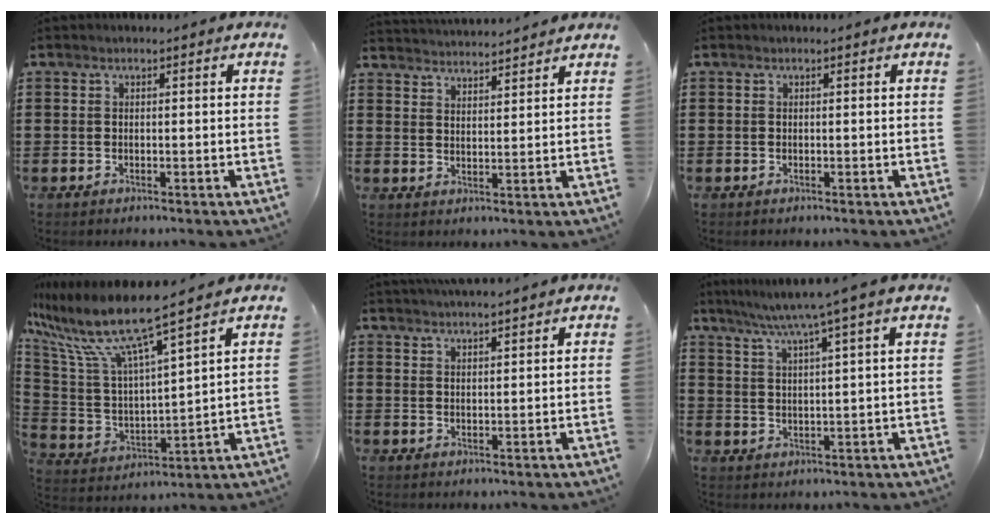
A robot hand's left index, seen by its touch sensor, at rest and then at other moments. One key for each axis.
{"total": 3.3, "fx": 3.2, "fy": -0.4, "fz": -0.3, "tx": -0.006, "ty": -0.018, "tz": 0.058}
{"total": 0.0}
{"total": 10.2, "fx": 8.0, "fy": 0.6, "fz": 6.3, "tx": -0.158, "ty": -0.057, "tz": 0.131}
{"total": 2.7, "fx": 2.7, "fy": -0.3, "fz": 0.2, "tx": -0.011, "ty": -0.008, "tz": 0.050}
{"total": 6.2, "fx": 4.7, "fy": -1.3, "fz": 3.9, "tx": -0.090, "ty": -0.019, "tz": 0.077}